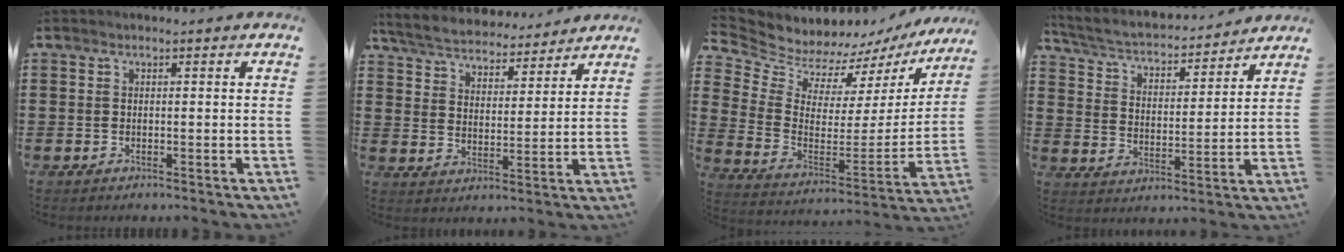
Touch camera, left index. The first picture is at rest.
{"total": 5.2, "force": [5.1, 0.6, 0.6], "torque": [-0.039, -0.032, 0.087]}
{"total": 6.4, "force": [6.1, 1.7, -0.5], "torque": [-0.037, -0.061, 0.108]}
{"total": 3.5, "force": [3.2, 0.7, 1.1], "torque": [-0.041, -0.029, 0.046]}